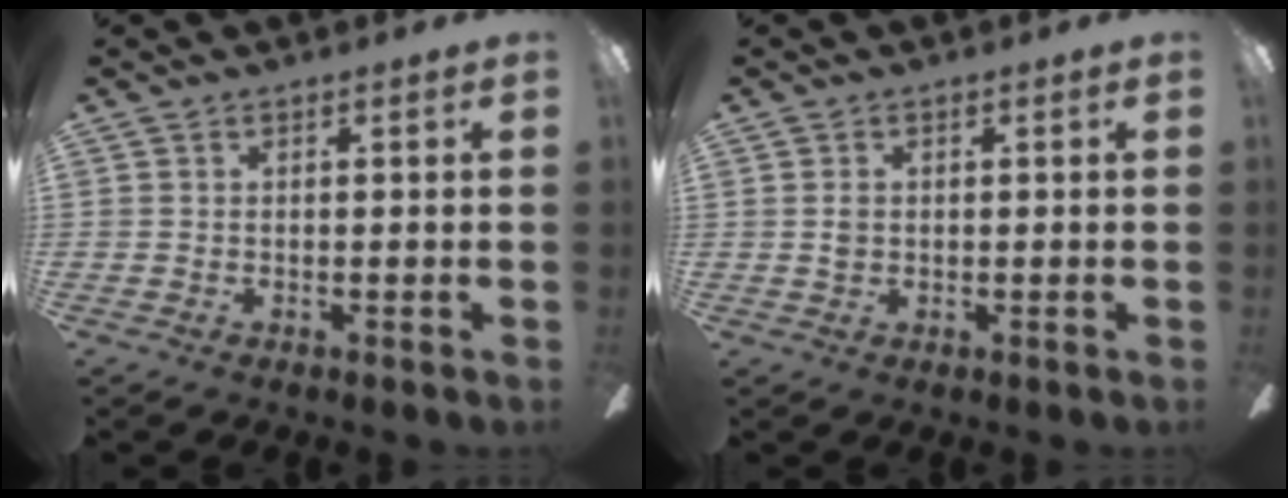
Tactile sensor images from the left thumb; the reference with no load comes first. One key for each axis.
{"total": 1.7, "fx": 0.2, "fy": 1.3, "fz": 1.0, "tx": -0.022, "ty": 0.005, "tz": 0.003}